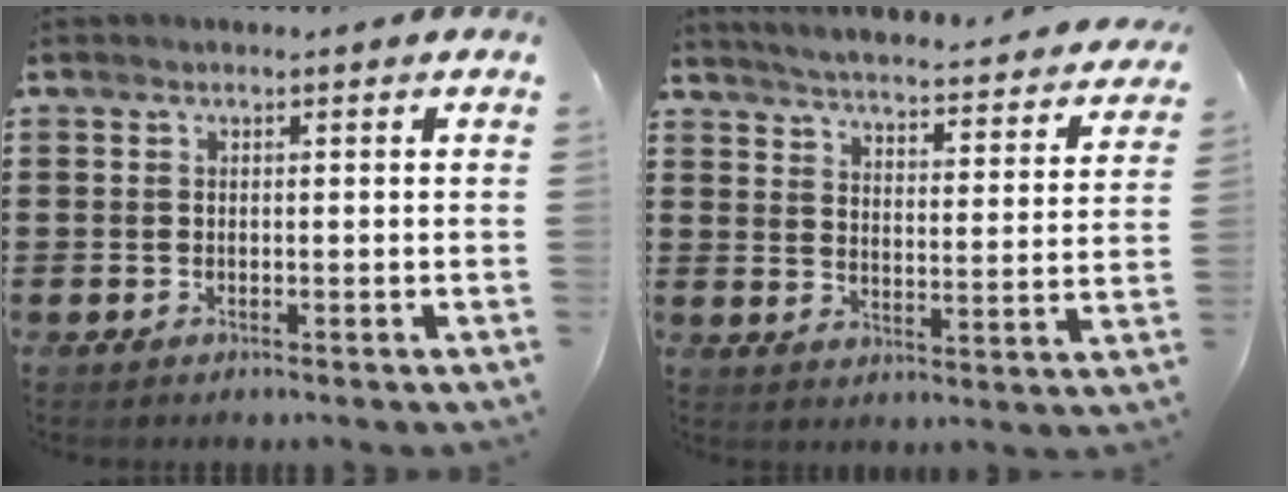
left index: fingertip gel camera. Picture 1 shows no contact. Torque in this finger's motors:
{"motor_torque": [1.07, -1.07, 0.46, 0.05]}